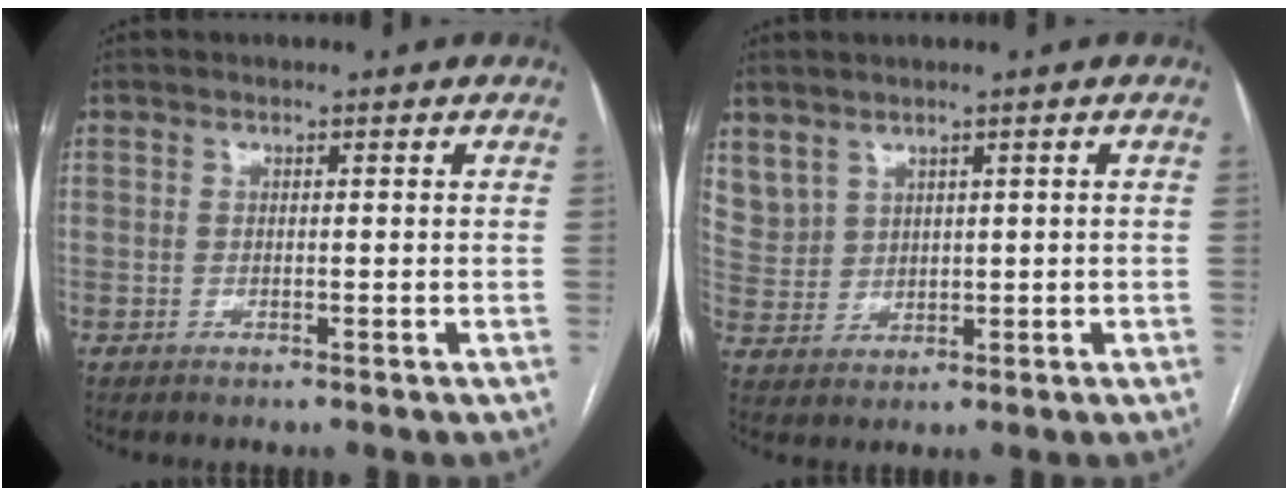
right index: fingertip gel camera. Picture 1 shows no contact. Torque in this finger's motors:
{"motor_torque": [-0.16, 0.30, 0.00, 0.00]}